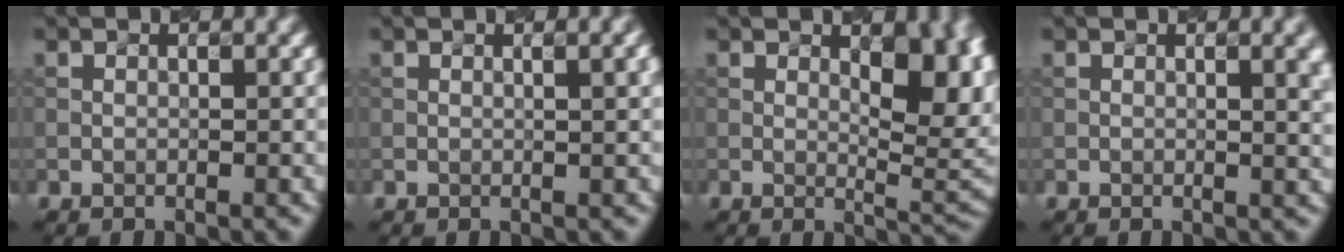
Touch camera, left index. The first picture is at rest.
{"total": 2.7, "force": [0.7, 1.0, 2.5], "torque": [-0.020, 0.009, 0.002]}
{"total": 9.0, "force": [1.7, 4.0, 7.9], "torque": [-0.086, 0.001, 0.036]}
{"total": 3.5, "force": [0.8, 1.3, 3.1], "torque": [-0.023, 0.009, 0.013]}